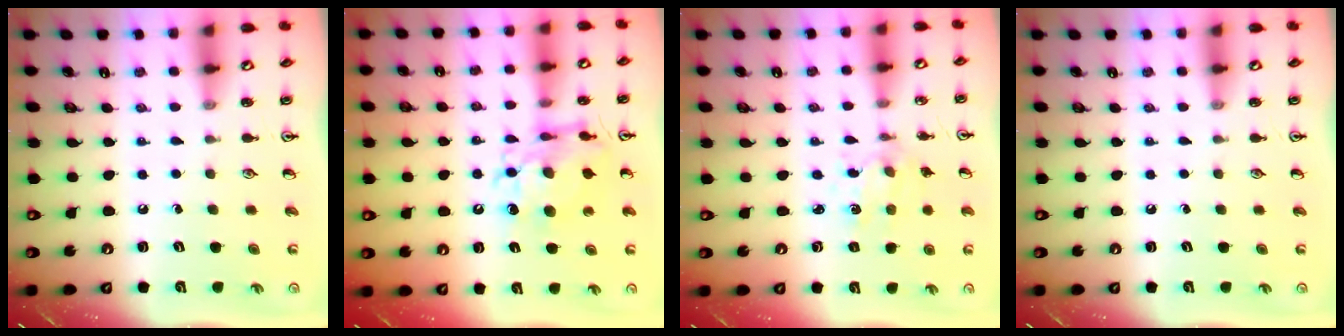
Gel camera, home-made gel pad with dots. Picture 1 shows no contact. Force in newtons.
{"total": 10.7, "press": 10.6, "slide": 1.2}
{"total": 1.8, "press": 1.8, "slide": 0.3}
{"total": 0.0}